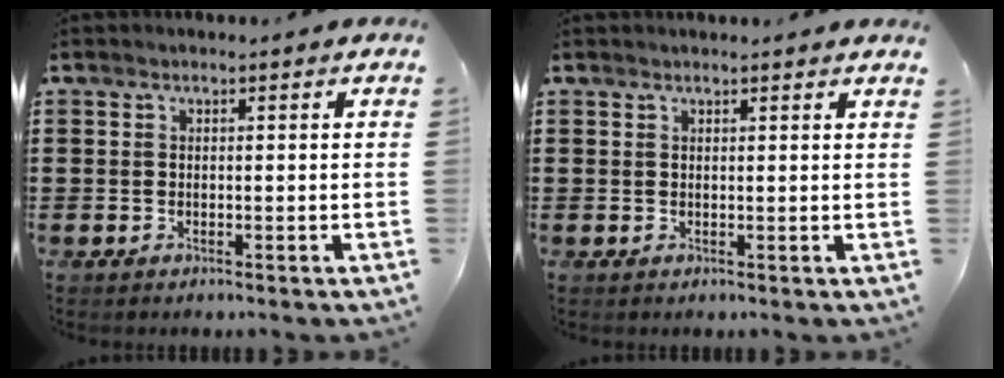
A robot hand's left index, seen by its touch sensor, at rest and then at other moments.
{"total": 1.0, "force": [1.0, -0.1, 0.3], "torque": [-0.006, -0.001, 0.019]}